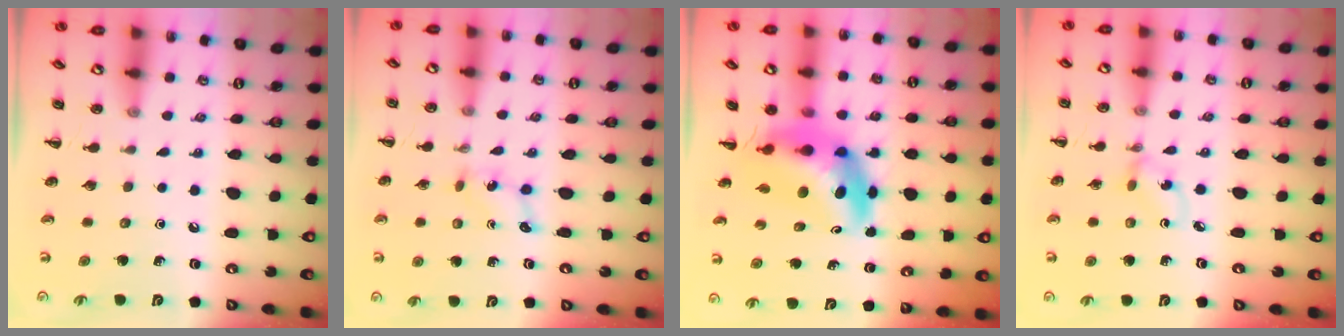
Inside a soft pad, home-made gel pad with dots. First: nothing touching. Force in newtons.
{"total": 3.0, "press": 2.9, "slide": 0.9}
{"total": 8.7, "press": 8.3, "slide": 2.3}
{"total": 1.6, "press": 1.4, "slide": 0.6}